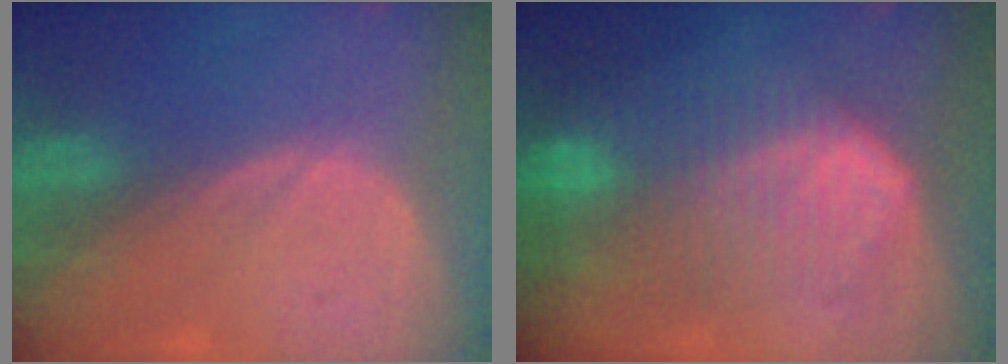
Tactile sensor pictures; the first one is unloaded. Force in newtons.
{"total": 10.0, "press": 10.0, "slide": 0.4}